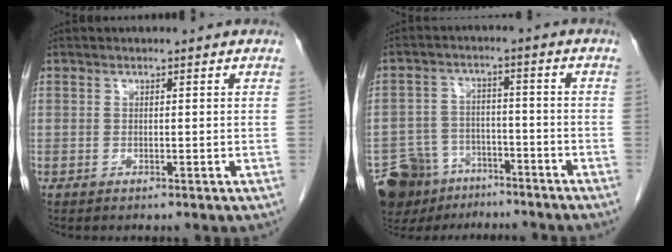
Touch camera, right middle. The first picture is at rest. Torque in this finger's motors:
{"motor_torque": [0.99, -0.96, 0.12, 0.00]}